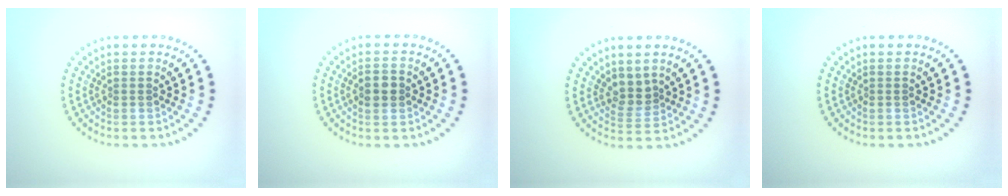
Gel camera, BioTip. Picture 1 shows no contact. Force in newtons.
{"total": 1.8, "press": 1.8, "slide": 0.1}
{"total": 2.1, "press": 1.6, "slide": 1.4}
{"total": 0.0}